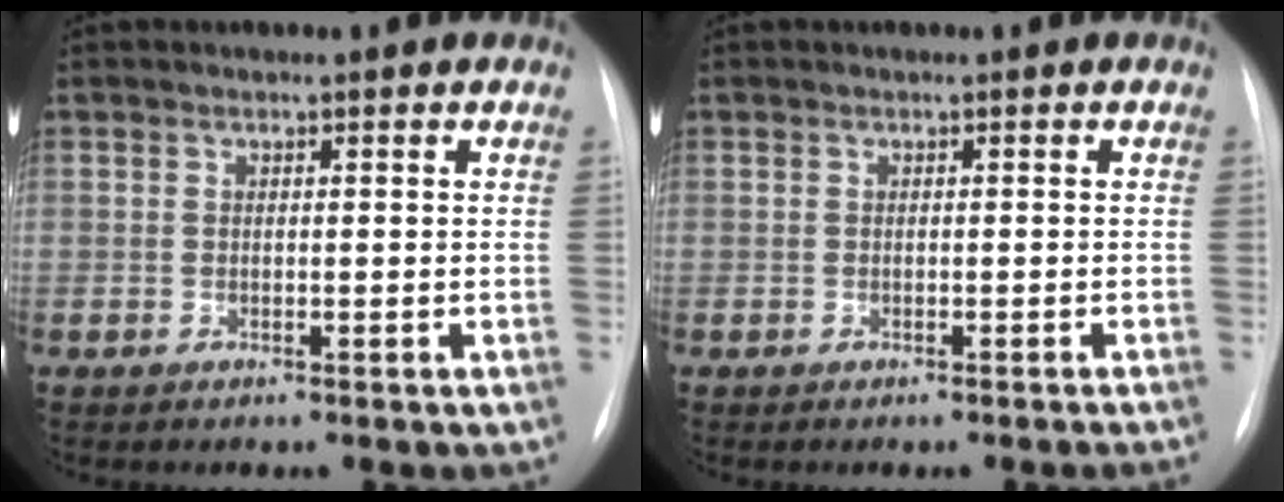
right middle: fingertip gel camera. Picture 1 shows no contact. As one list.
[{"total": 1.2, "force": [-1.0, -0.4, 0.5], "torque": [-0.006, 0.003, -0.013]}]